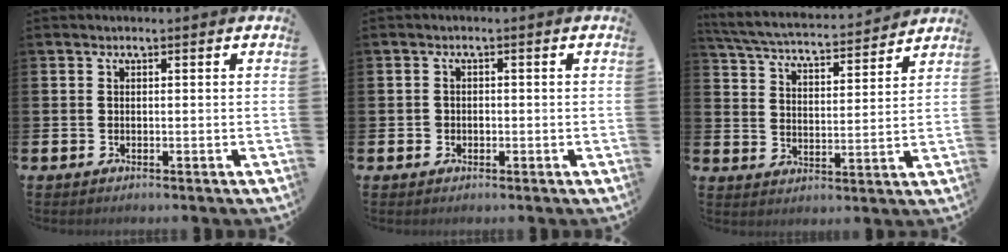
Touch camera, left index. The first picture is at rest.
{"total": 1.2, "force": [-0.4, 1.1, 0.2], "torque": [0.004, 0.004, -0.013]}
{"total": 4.9, "force": [4.7, 0.7, 1.2], "torque": [-0.046, -0.041, 0.076]}